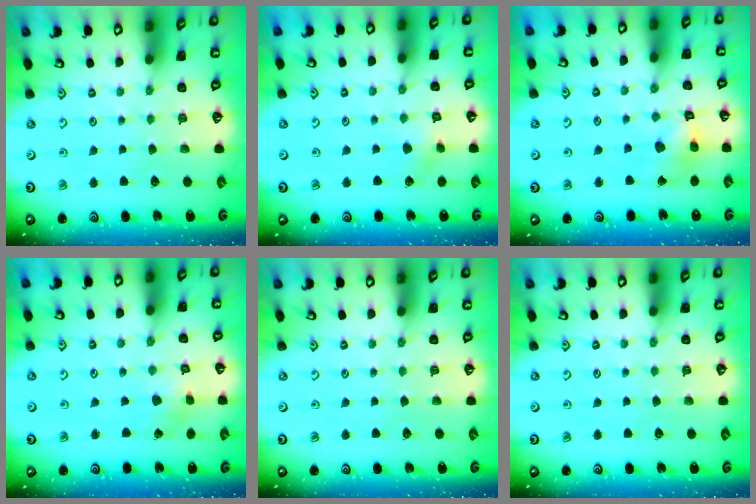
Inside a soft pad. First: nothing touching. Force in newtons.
{"total": 4.1, "press": 4.1, "slide": 0.4}
{"total": 8.7, "press": 8.6, "slide": 0.9}
{"total": 2.5, "press": 2.5, "slide": 0.3}
{"total": 0.0}
{"total": 0.0}